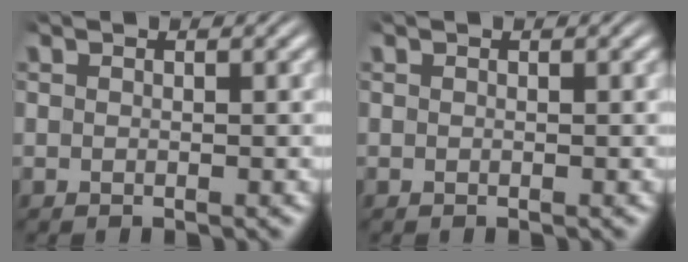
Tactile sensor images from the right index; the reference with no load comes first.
{"total": 0.0}